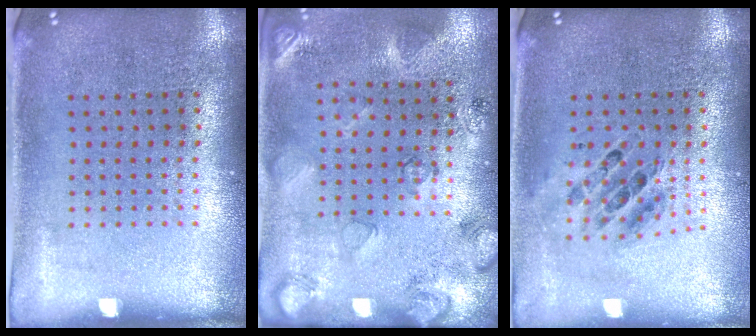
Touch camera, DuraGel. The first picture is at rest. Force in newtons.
{"total": 2.5, "press": 2.0, "slide": 1.5}
{"total": 0.7, "press": 0.6, "slide": 0.2}